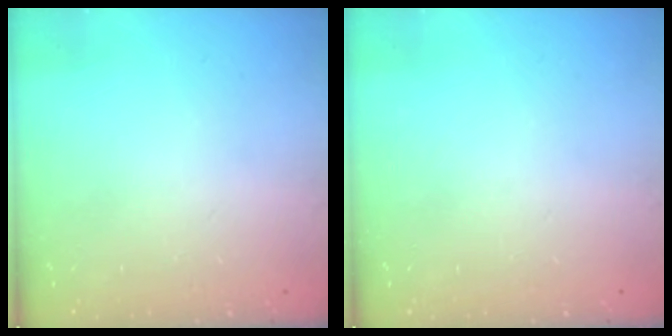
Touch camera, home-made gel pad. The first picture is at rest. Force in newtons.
{"total": 0.0}